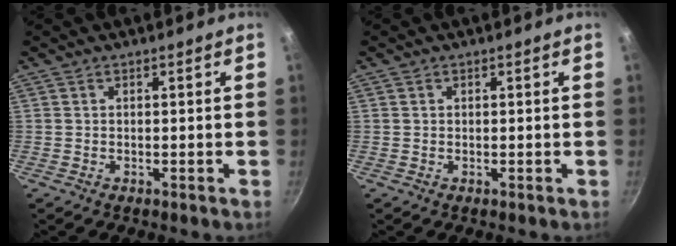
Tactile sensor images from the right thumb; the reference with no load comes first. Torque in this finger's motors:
{"motor_torque": [-0.41, 0.11, -0.35, 0.20, -0.02]}